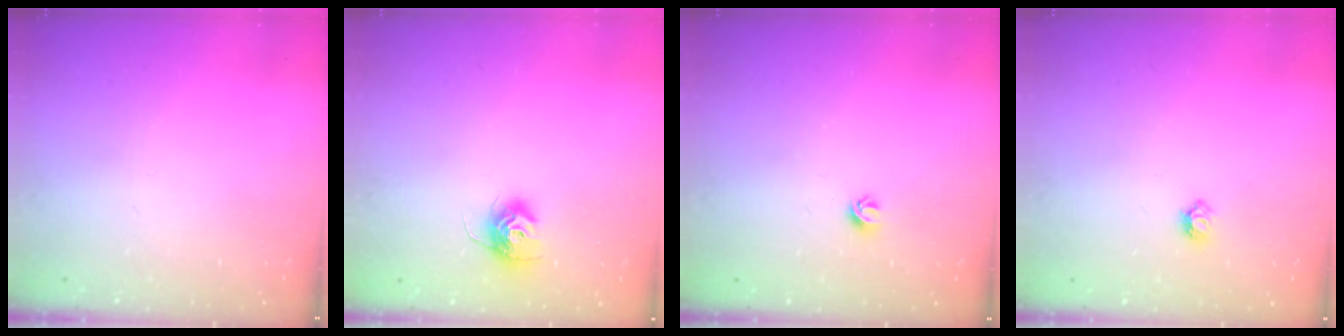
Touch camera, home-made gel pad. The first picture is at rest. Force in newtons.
{"total": 10.3, "press": 10.3, "slide": 0.4}
{"total": 4.2, "press": 4.1, "slide": 0.7}
{"total": 4.9, "press": 4.9, "slide": 0.8}